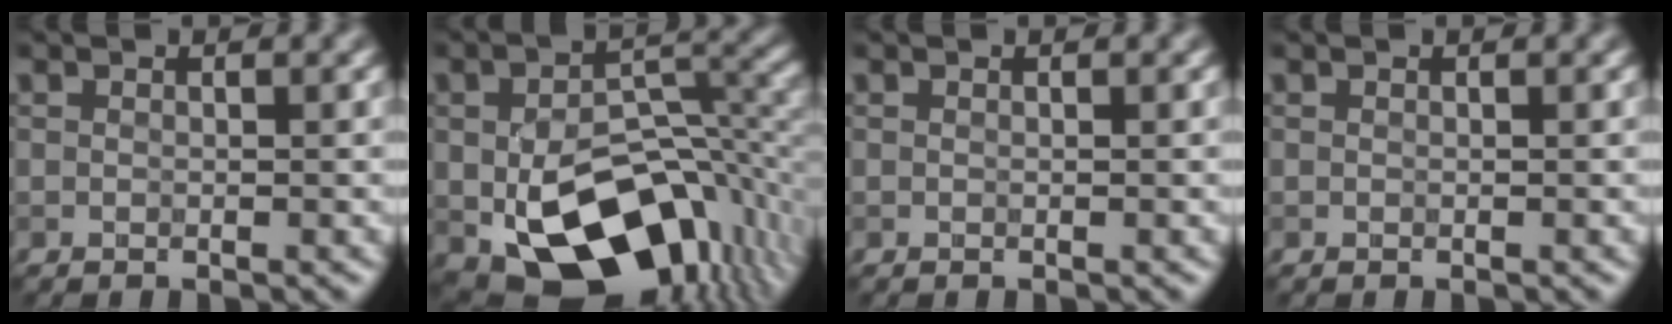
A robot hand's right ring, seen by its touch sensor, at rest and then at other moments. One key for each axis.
{"total": 14.6, "fx": -5.8, "fy": 8.5, "fz": 10.3, "tx": -0.174, "ty": -0.025, "tz": -0.083}
{"total": 0.0}
{"total": 0.0}